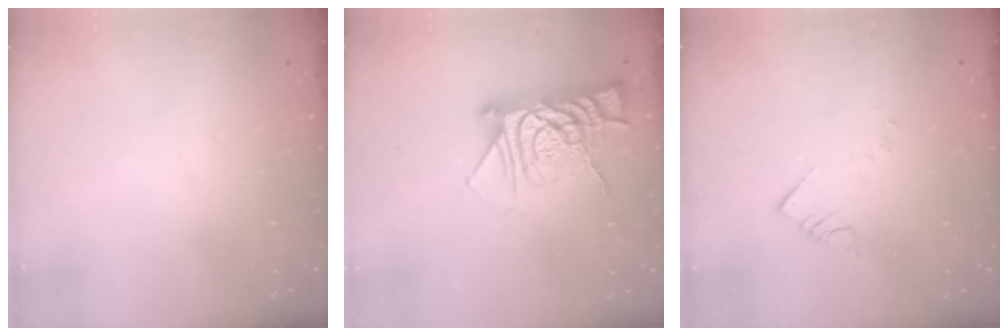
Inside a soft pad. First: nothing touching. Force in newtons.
{"total": 12.5, "press": 12.5, "slide": 1.1}
{"total": 3.4, "press": 3.4, "slide": 0.1}